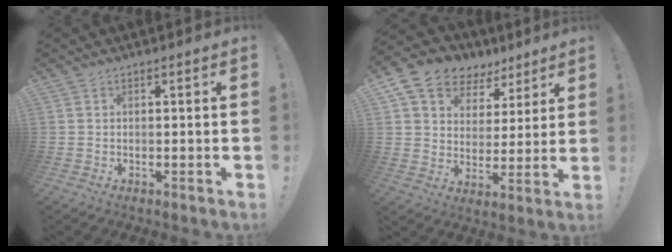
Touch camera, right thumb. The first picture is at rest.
{"total": 11.3, "force": [7.5, 7.9, 3.2], "torque": [-0.055, -0.055, 0.145]}